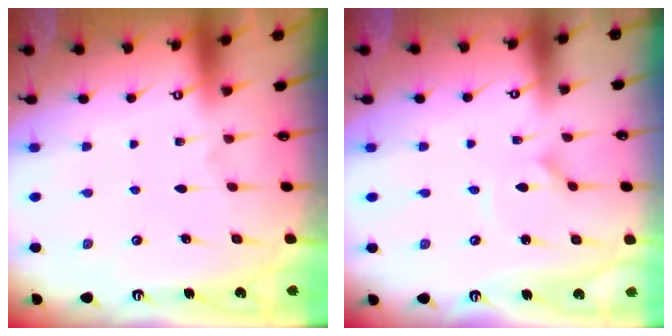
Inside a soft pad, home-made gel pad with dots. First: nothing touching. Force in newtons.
{"total": 0.9, "press": 0.9, "slide": 0.0}